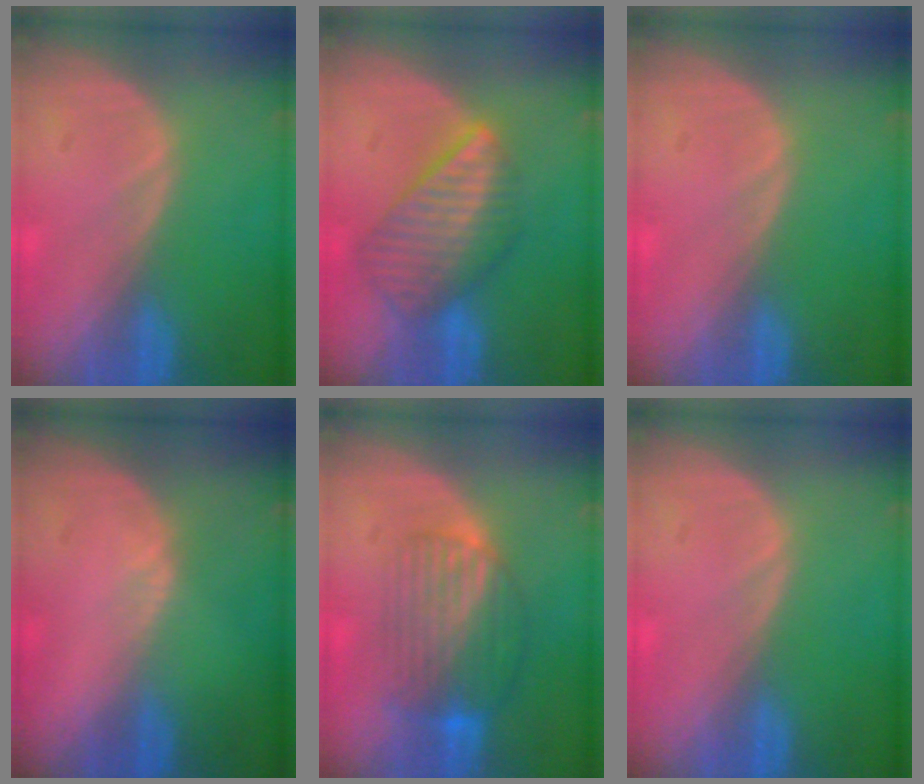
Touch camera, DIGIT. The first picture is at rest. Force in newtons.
{"total": 8.4, "press": 7.5, "slide": 3.9}
{"total": 0.0}
{"total": 0.7, "press": 0.4, "slide": 0.5}
{"total": 8.3, "press": 7.2, "slide": 4.3}
{"total": 0.0}